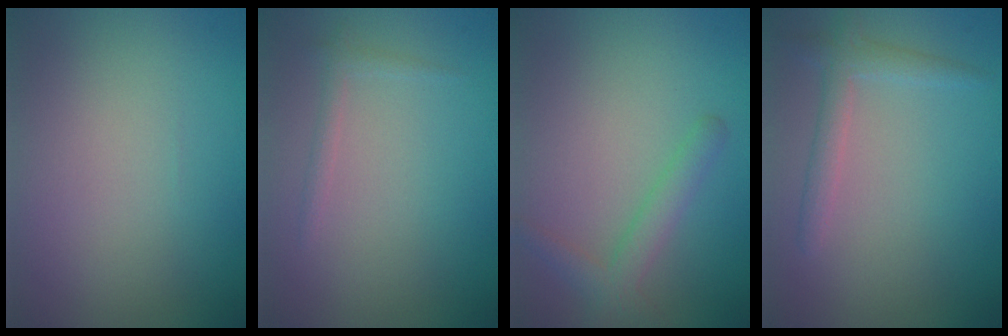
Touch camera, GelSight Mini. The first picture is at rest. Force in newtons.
{"total": 1.0, "press": 1.0, "slide": 0.0}
{"total": 2.3, "press": 2.3, "slide": 0.1}
{"total": 2.2, "press": 2.2, "slide": 0.1}